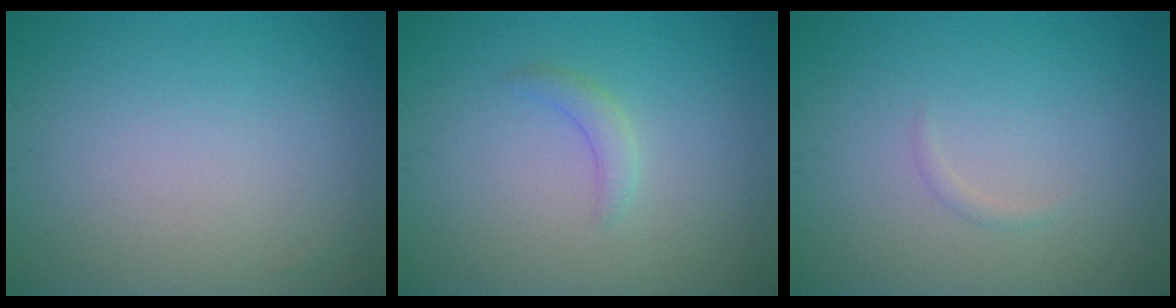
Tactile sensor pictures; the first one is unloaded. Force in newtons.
{"total": 1.4, "press": 1.4, "slide": 0.1}
{"total": 0.6, "press": 0.6, "slide": 0.0}